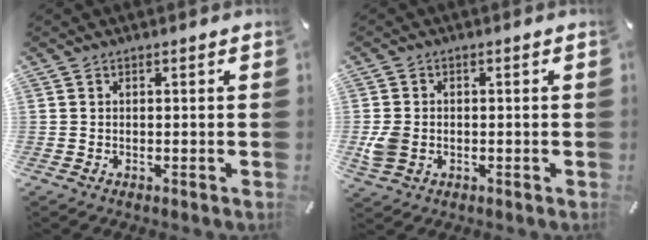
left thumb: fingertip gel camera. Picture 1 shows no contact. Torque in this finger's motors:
{"motor_torque": [0.80, 1.14, 0.27, -0.24, 0.18]}